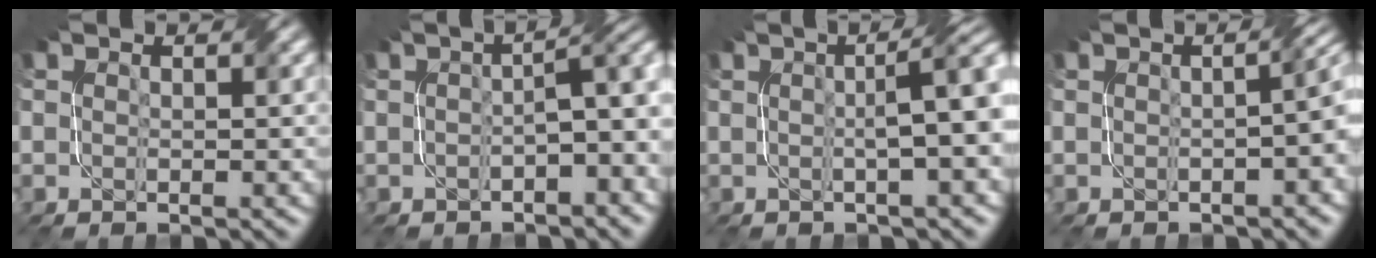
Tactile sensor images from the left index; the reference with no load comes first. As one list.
[{"total": 5.3, "force": [-0.7, 1.6, 5.0], "torque": [-0.059, 0.013, -0.012]}, {"total": 5.9, "force": [0.7, 1.5, 5.7], "torque": [-0.052, 0.024, 0.004]}, {"total": 5.3, "force": [-0.2, 2.5, 4.7], "torque": [-0.018, 0.011, -0.006]}]